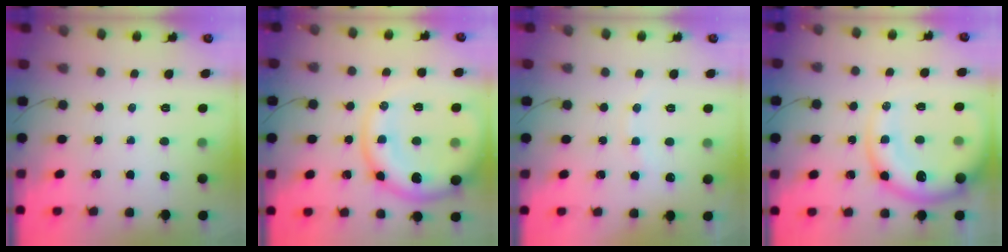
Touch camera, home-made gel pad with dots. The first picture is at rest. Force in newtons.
{"total": 15.8, "press": 15.6, "slide": 2.6}
{"total": 7.7, "press": 7.6, "slide": 1.2}
{"total": 16.3, "press": 15.9, "slide": 3.7}